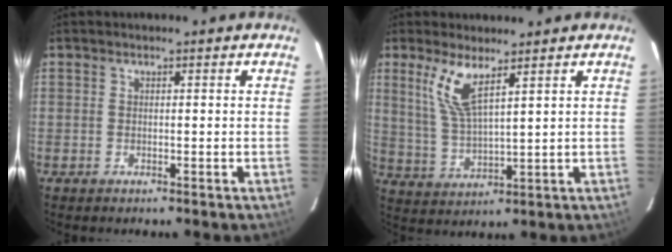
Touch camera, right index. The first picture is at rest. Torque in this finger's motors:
{"motor_torque": [0.58, 0.57, 0.18, 0.12]}